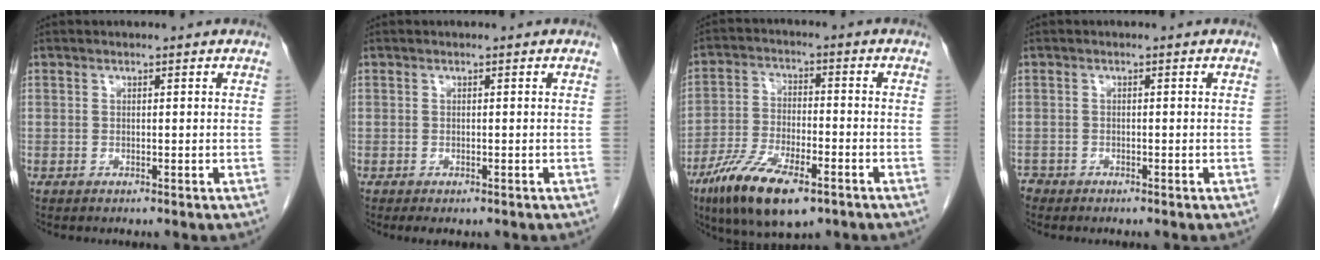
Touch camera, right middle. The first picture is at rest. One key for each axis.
{"total": 1.7, "fx": -1.1, "fy": 0.8, "fz": 0.9, "tx": -0.012, "ty": -0.002, "tz": -0.009}
{"total": 12.6, "fx": -7.6, "fy": 4.0, "fz": 9.2, "tx": -0.177, "ty": -0.019, "tz": -0.132}
{"total": 1.2, "fx": -1.1, "fy": 0.6, "fz": 0.0, "tx": -0.005, "ty": -0.002, "tz": -0.021}